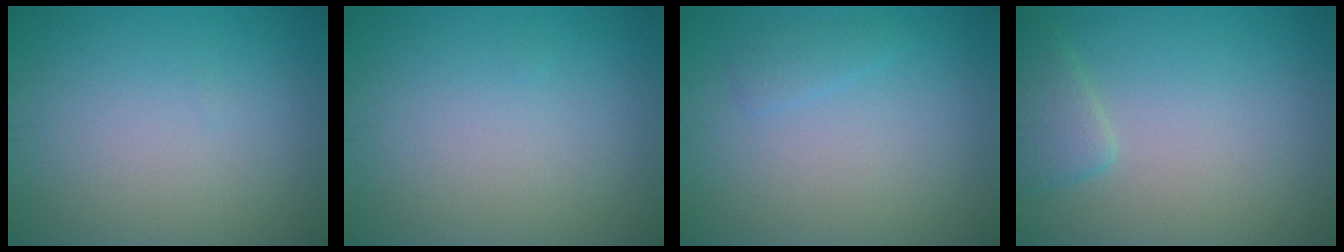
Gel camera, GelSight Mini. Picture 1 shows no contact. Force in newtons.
{"total": 0.0}
{"total": 1.0, "press": 1.0, "slide": 0.1}
{"total": 2.1, "press": 2.1, "slide": 0.2}